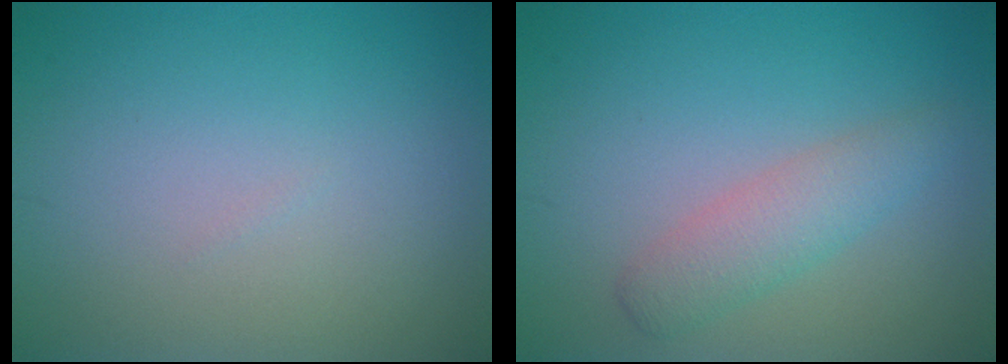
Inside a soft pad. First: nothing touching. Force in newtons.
{"total": 2.8, "press": 2.8, "slide": 0.1}